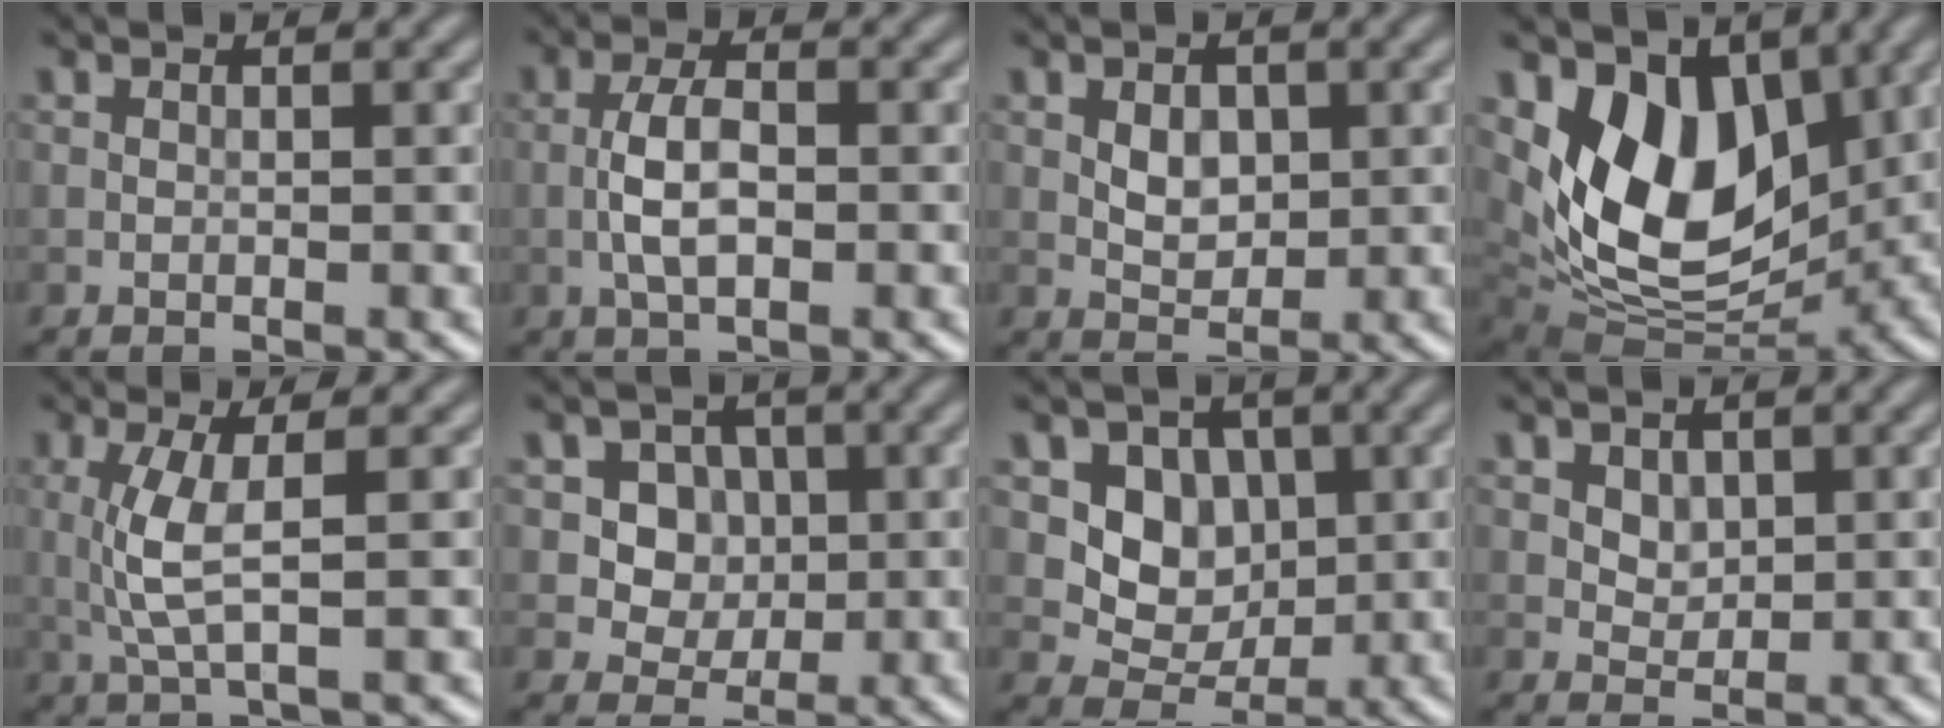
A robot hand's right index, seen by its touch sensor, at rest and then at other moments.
{"total": 3.5, "force": [-0.7, 1.4, 3.1], "torque": [-0.060, 0.005, -0.018]}
{"total": 2.4, "force": [0.4, 1.7, 1.7], "torque": [-0.027, -0.002, 0.008]}
{"total": 10.2, "force": [2.9, 6.3, 7.4], "torque": [-0.128, -0.021, 0.051]}
{"total": 3.4, "force": [0.2, 0.6, 3.3], "torque": [-0.080, 0.000, 0.008]}
{"total": 5.0, "force": [1.2, 4.3, 2.1], "torque": [-0.031, -0.005, 0.021]}
{"total": 5.0, "force": [0.8, 4.2, 2.6], "torque": [-0.043, -0.007, 0.009]}
{"total": 1.9, "force": [0.9, 1.4, 0.9], "torque": [-0.015, -0.008, 0.027]}